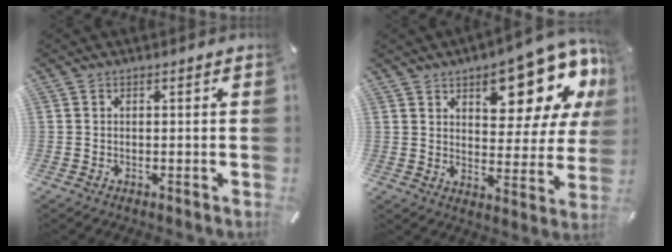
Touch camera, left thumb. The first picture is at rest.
{"total": 16.5, "force": [10.6, 7.4, 10.2], "torque": [-0.123, -0.075, 0.177]}